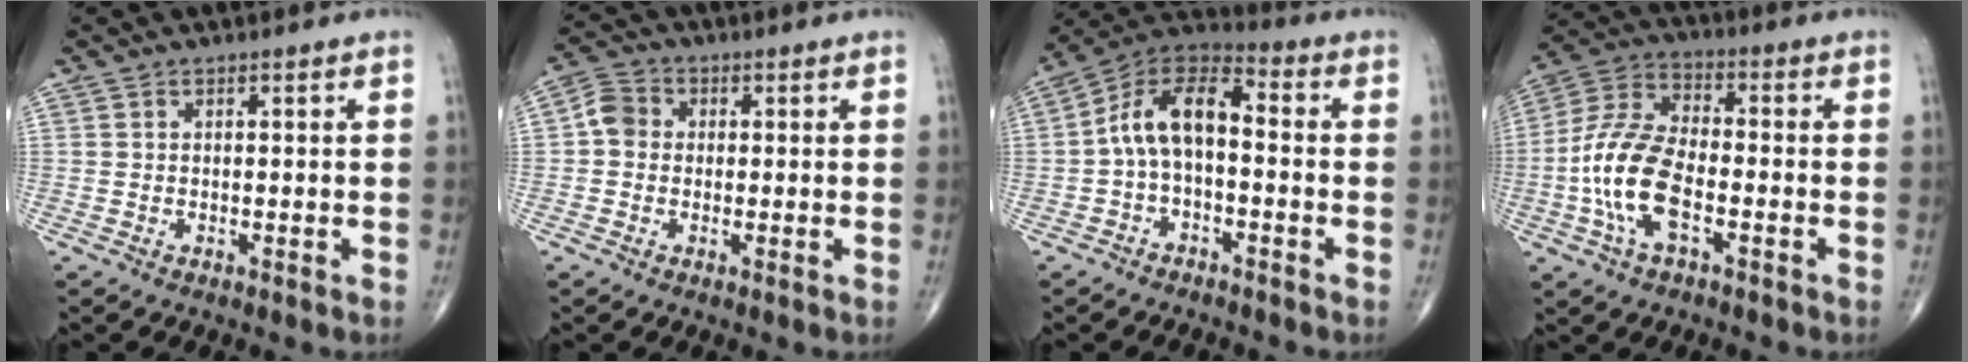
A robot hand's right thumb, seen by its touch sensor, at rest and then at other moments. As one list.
[{"total": 4.5, "force": [0.0, 3.9, 2.2], "torque": [-0.030, 0.012, -0.010]}, {"total": 10.9, "force": [-0.8, 5.9, 9.1], "torque": [-0.157, 0.046, -0.028]}, {"total": 13.6, "force": [-3.7, 6.6, 11.3], "torque": [-0.238, 0.029, -0.076]}]